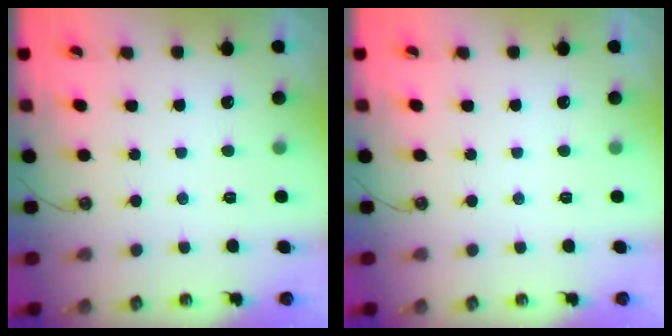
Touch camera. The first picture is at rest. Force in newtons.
{"total": 0.0}